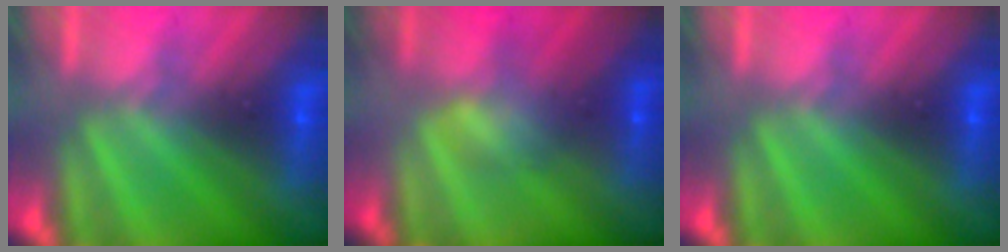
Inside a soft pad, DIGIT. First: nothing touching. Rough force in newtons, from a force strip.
{"total": 3.0}
{"total": 0.0}